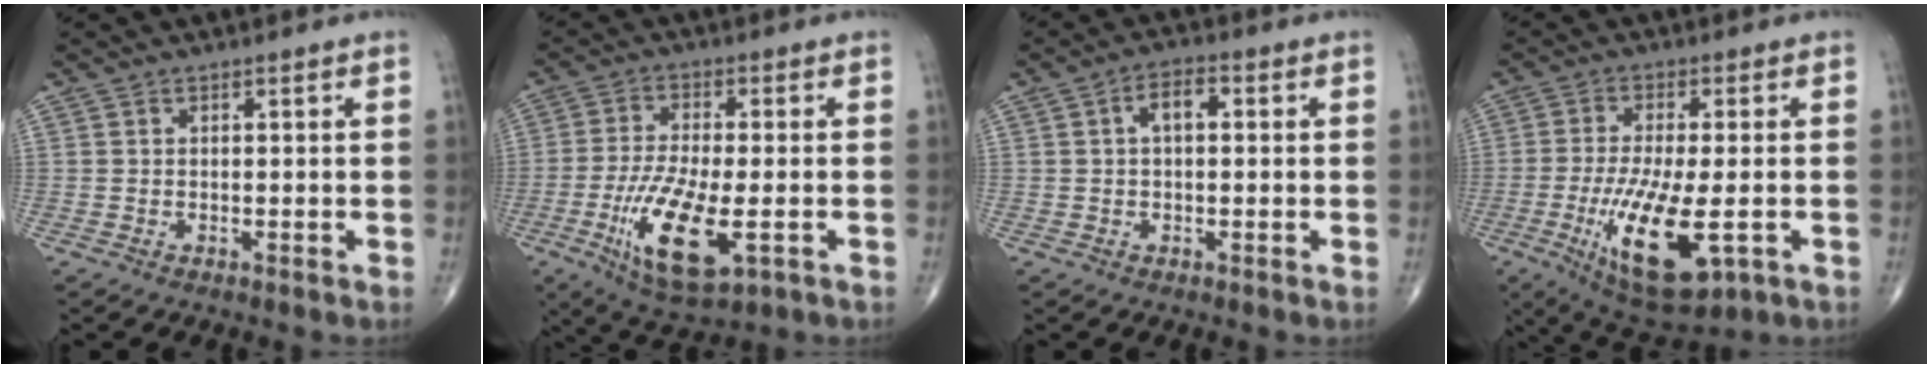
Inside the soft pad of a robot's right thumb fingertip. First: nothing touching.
{"total": 14.1, "force": [-4.2, 4.9, 12.5], "torque": [-0.247, -0.011, -0.067]}
{"total": 4.3, "force": [0.6, 2.3, 3.5], "torque": [-0.056, 0.012, 0.005]}
{"total": 15.6, "force": [-4.3, 5.2, 14.0], "torque": [-0.262, -0.018, -0.059]}